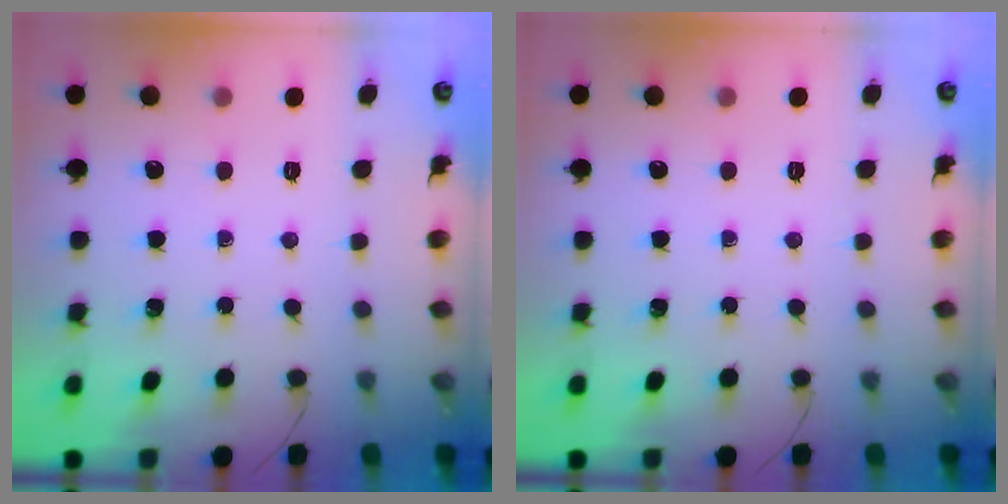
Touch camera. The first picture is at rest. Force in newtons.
{"total": 0.0}